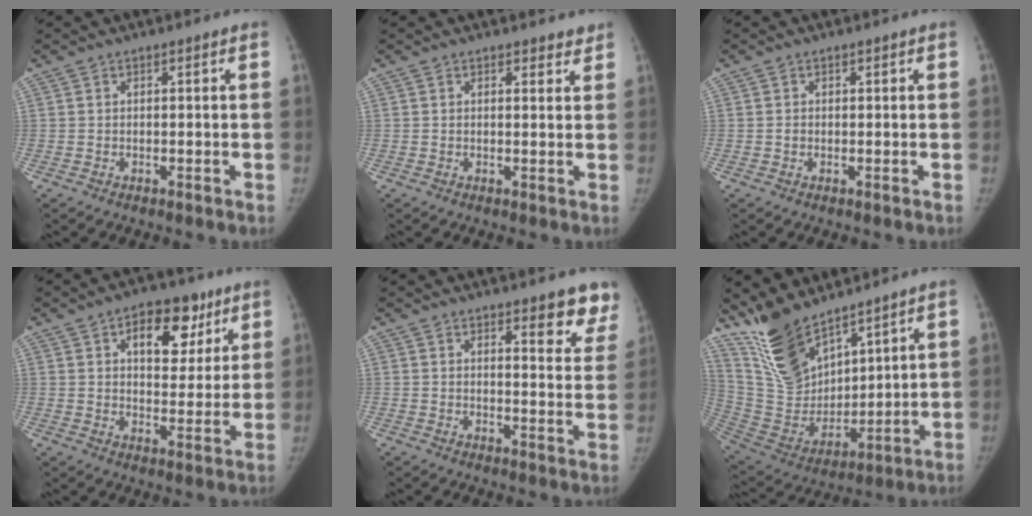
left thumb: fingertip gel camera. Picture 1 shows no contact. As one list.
[{"total": 2.0, "force": [1.7, 1.0, 0.5], "torque": [0.013, -0.009, 0.017]}, {"total": 0.8, "force": [0.1, 0.8, 0.2], "torque": [0.000, 0.002, 0.001]}, {"total": 12.2, "force": [5.9, 7.4, 7.7], "torque": [-0.065, -0.017, 0.084]}, {"total": 8.9, "force": [7.0, 2.8, 4.7], "torque": [-0.016, -0.042, 0.070]}, {"total": 16.4, "force": [12.8, 6.8, 7.6], "torque": [-0.109, -0.071, 0.264]}]